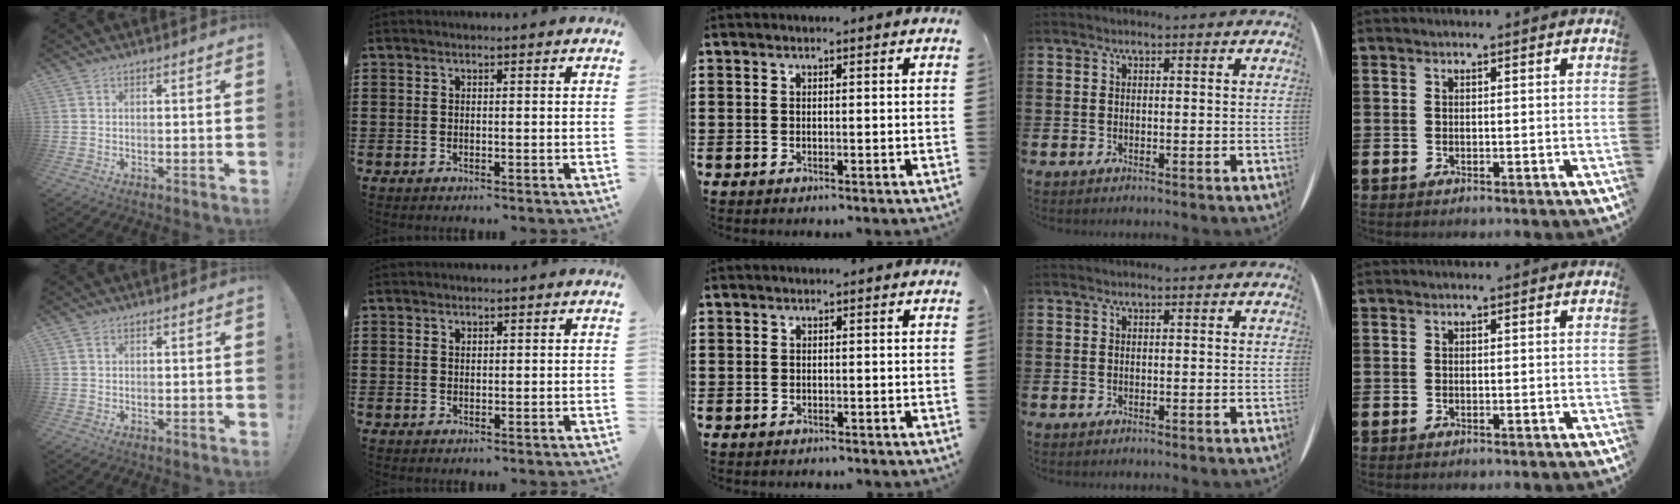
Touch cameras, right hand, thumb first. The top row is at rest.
{"thumb": {"total": 0.8, "force": [0.5, 0.5, 0.4], "torque": [-0.004, 0.000, 0.009]}, "index": {"total": 0.8, "force": [0.5, 0.5, 0.2], "torque": [-0.006, 0.002, 0.011]}, "middle": {"total": 0.6, "force": [-0.4, 0.4, -0.1], "torque": [0.003, 0.005, -0.011]}}